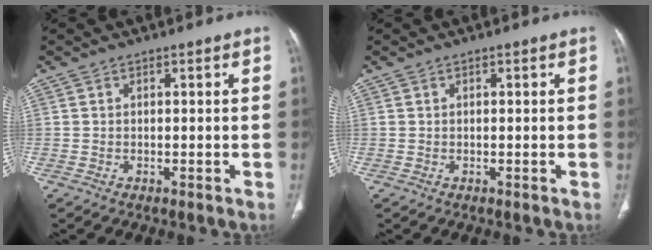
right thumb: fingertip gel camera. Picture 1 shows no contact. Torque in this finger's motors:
{"motor_torque": [0.00, 0.02, -0.15, 0.14, 0.01]}